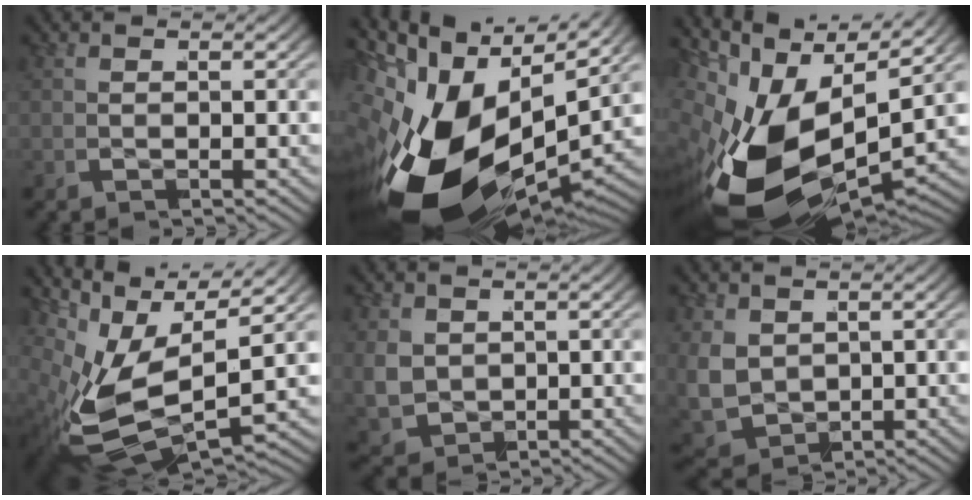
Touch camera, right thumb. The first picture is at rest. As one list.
[{"total": 22.3, "force": [-4.7, 13.7, 16.9], "torque": [-0.314, -0.066, -0.050]}, {"total": 17.9, "force": [-4.3, 10.7, 13.7], "torque": [-0.282, -0.074, -0.041]}, {"total": 13.6, "force": [-0.3, 8.6, 10.5], "torque": [-0.224, -0.049, 0.006]}, {"total": 4.5, "force": [-0.2, 4.0, 2.2], "torque": [-0.072, -0.037, 0.016]}, {"total": 5.9, "force": [-0.5, 5.0, 3.1], "torque": [-0.103, -0.044, 0.014]}]